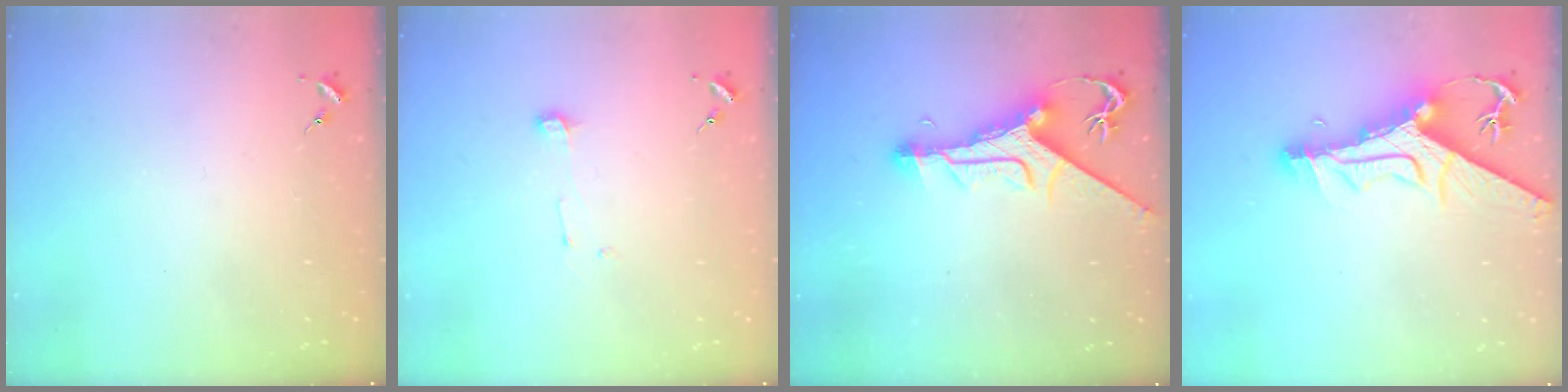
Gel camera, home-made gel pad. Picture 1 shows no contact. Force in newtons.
{"total": 3.8, "press": 3.8, "slide": 0.5}
{"total": 12.0, "press": 11.9, "slide": 1.4}
{"total": 13.6, "press": 13.5, "slide": 1.4}